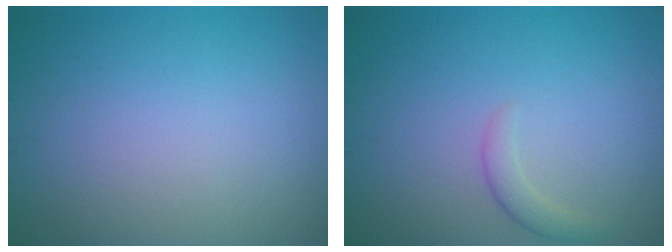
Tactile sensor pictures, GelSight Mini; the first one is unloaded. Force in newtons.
{"total": 1.4, "press": 1.4, "slide": 0.1}